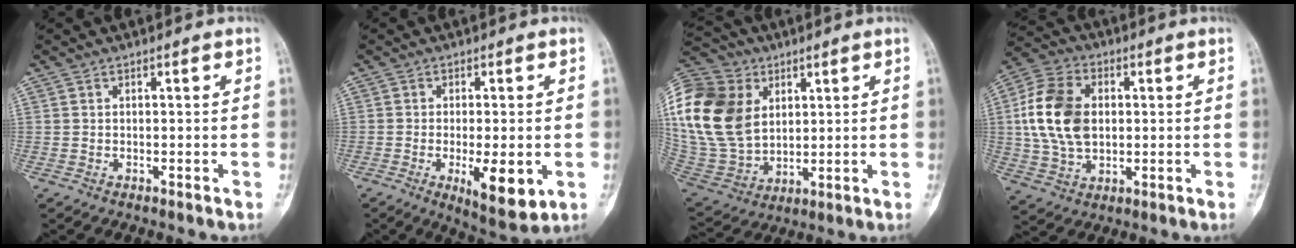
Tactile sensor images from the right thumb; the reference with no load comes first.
{"total": 9.5, "force": [-2.5, 3.2, 8.6], "torque": [-0.122, -0.019, -0.033]}
{"total": 26.4, "force": [7.2, 19.2, 16.5], "torque": [-0.368, 0.010, 0.148]}
{"total": 14.5, "force": [1.4, 10.0, 10.4], "torque": [-0.194, 0.011, 0.024]}